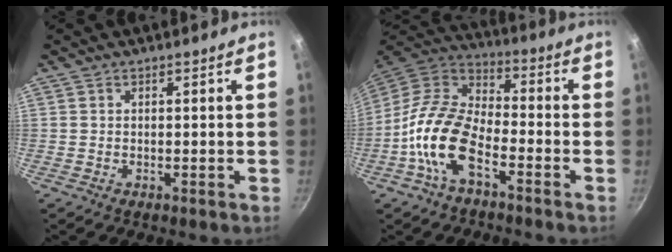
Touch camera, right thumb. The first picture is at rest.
{"total": 14.9, "force": [-6.2, 7.6, 11.3], "torque": [-0.201, 0.051, -0.137]}